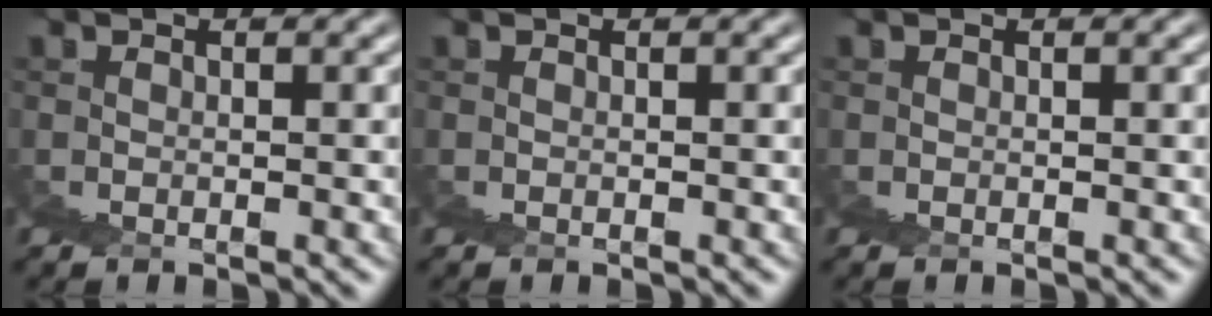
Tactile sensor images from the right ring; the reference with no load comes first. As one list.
[{"total": 0.0}, {"total": 0.0}]